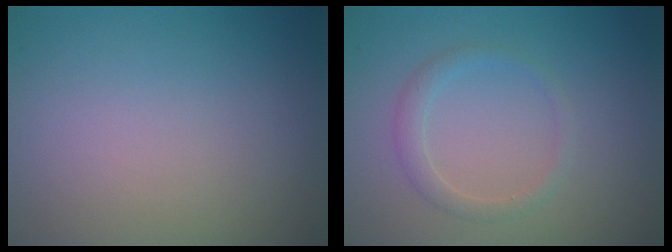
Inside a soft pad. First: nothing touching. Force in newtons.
{"total": 1.6, "press": 1.6, "slide": 0.1}